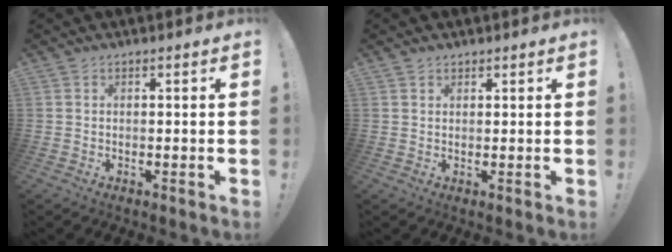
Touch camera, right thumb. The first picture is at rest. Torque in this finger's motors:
{"motor_torque": [0.20, -0.17, -0.04, 0.04, -0.07]}